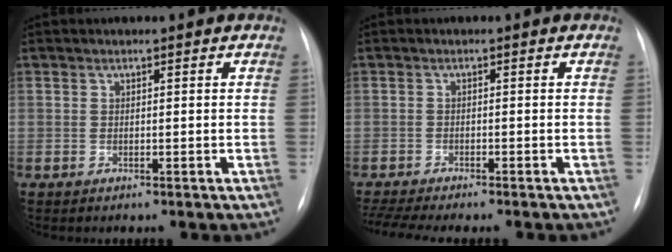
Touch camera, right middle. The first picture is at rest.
{"total": 7.9, "force": [-6.9, 0.7, 3.8], "torque": [-0.063, -0.003, -0.105]}